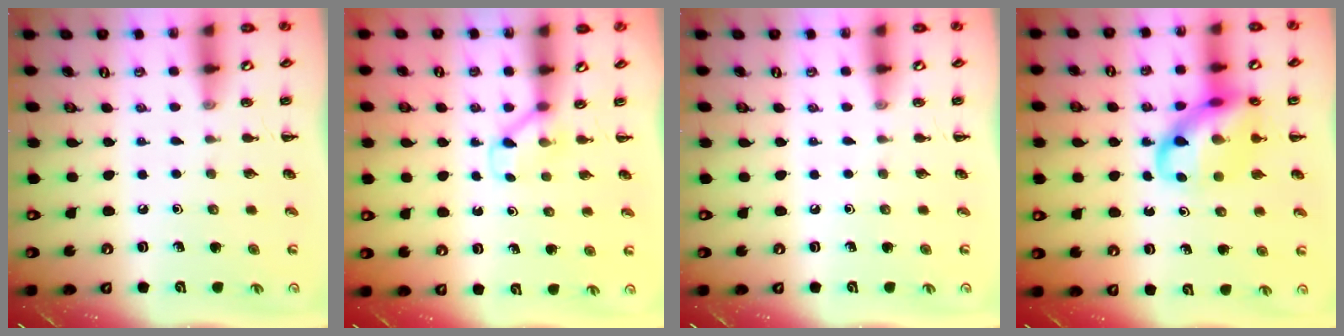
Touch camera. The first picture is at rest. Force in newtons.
{"total": 2.8, "press": 2.6, "slide": 0.9}
{"total": 0.0}
{"total": 13.6, "press": 13.4, "slide": 2.6}